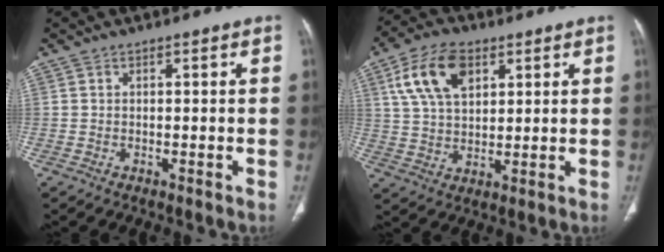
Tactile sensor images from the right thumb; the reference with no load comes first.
{"total": 12.1, "force": [5.1, 7.1, 8.4], "torque": [-0.149, -0.005, 0.096]}